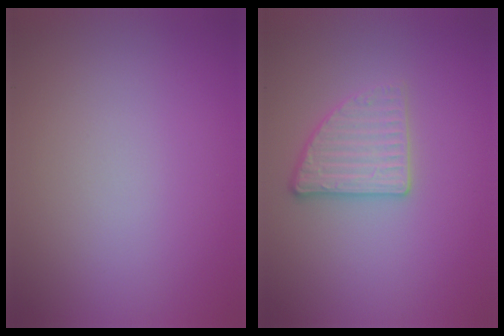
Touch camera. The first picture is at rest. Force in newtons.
{"total": 2.7, "press": 2.6, "slide": 0.8}